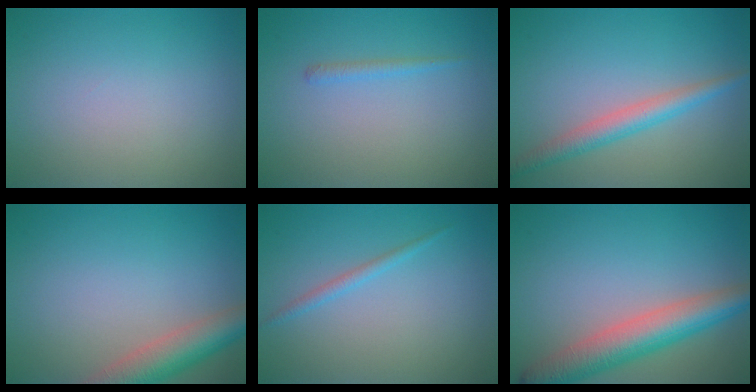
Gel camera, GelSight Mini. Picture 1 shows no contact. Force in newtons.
{"total": 0.9, "press": 0.9, "slide": 0.1}
{"total": 2.9, "press": 2.9, "slide": 0.1}
{"total": 5.2, "press": 5.2, "slide": 0.3}
{"total": 1.1, "press": 1.1, "slide": 0.1}
{"total": 6.2, "press": 6.2, "slide": 0.2}